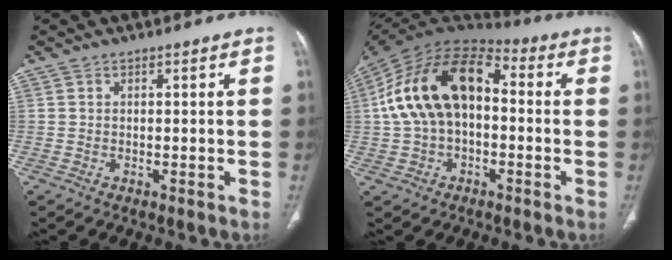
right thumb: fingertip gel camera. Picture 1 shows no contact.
{"total": 18.5, "force": [0.7, 11.5, 14.5], "torque": [-0.262, 0.047, 0.005]}